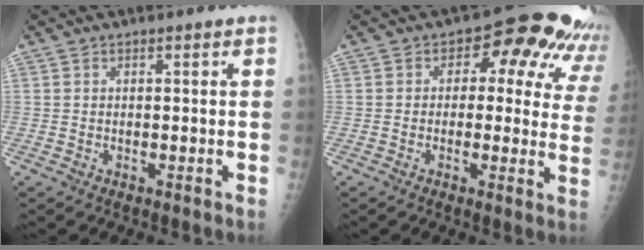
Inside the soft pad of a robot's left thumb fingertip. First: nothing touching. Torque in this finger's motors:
{"motor_torque": [0.09, 0.26, -0.01, -0.24, 0.09]}